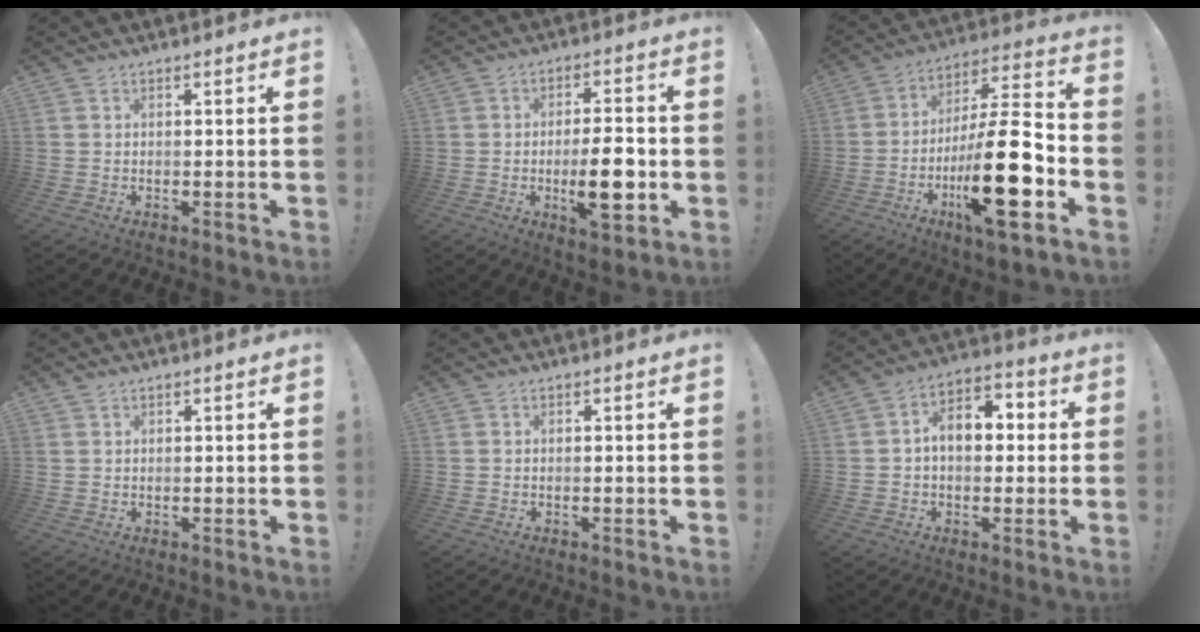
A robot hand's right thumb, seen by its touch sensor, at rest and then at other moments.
{"total": 11.1, "force": [-3.0, 4.3, 9.8], "torque": [-0.152, 0.004, -0.053]}
{"total": 25.4, "force": [-8.0, 7.4, 23.0], "torque": [-0.388, 0.043, -0.125]}
{"total": 0.8, "force": [0.7, 0.4, 0.1], "torque": [0.005, -0.003, 0.011]}
{"total": 0.0}
{"total": 9.7, "force": [1.2, 6.3, 7.3], "torque": [-0.105, 0.009, 0.024]}